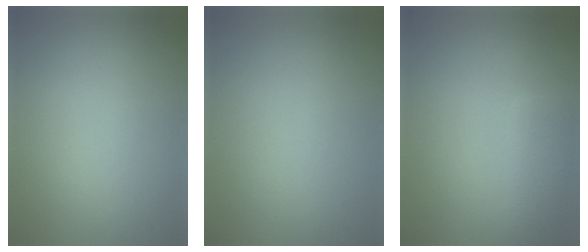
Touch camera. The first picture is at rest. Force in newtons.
{"total": 0.0}
{"total": 2.3, "press": 2.3, "slide": 0.2}